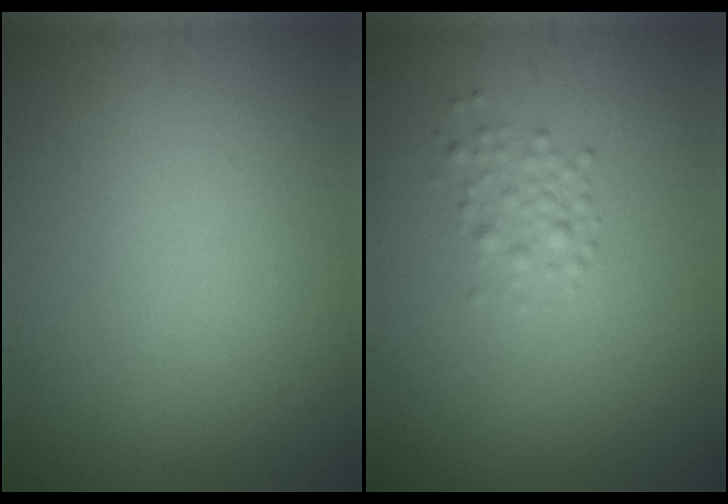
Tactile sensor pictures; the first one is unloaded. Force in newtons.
{"total": 1.4, "press": 1.4, "slide": 0.0}